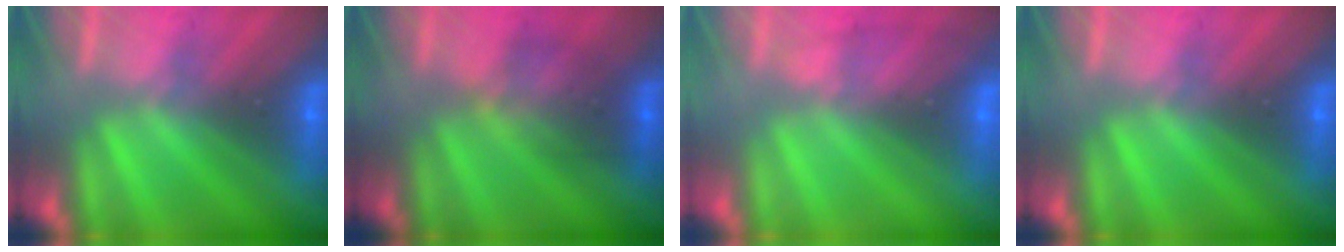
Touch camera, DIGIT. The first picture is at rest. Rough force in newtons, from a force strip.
{"total": 2.4}
{"total": 1.6}
{"total": 0.0}